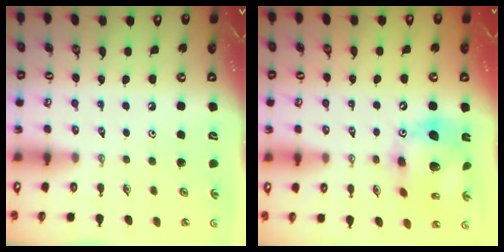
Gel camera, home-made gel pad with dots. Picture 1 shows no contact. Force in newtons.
{"total": 15.4, "press": 15.4, "slide": 1.4}